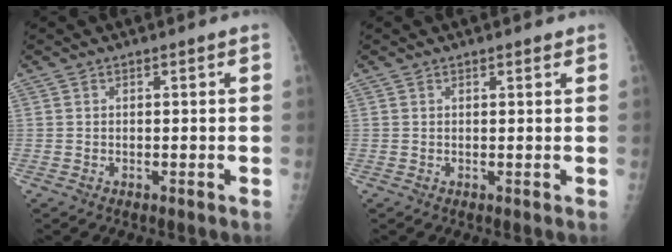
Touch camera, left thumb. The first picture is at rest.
{"total": 1.1, "force": [0.8, 0.3, 0.7], "torque": [-0.009, -0.003, 0.011]}